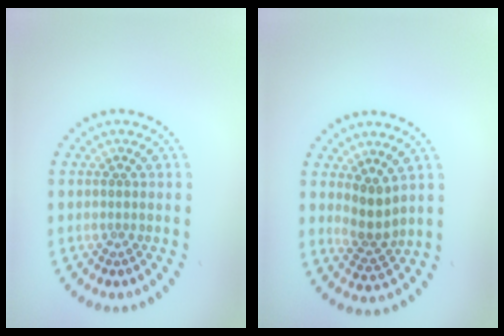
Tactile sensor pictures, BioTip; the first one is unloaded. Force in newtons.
{"total": 2.7, "press": 2.1, "slide": 1.6}